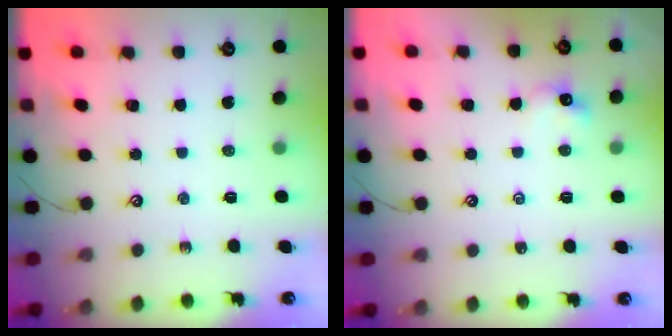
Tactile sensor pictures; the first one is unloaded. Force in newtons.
{"total": 2.3, "press": 2.2, "slide": 0.6}